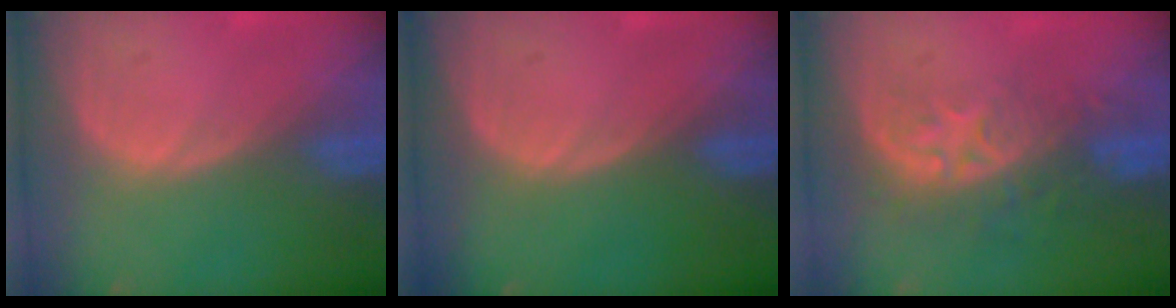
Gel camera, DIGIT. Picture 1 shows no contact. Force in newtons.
{"total": 0.0}
{"total": 8.7, "press": 7.2, "slide": 4.9}